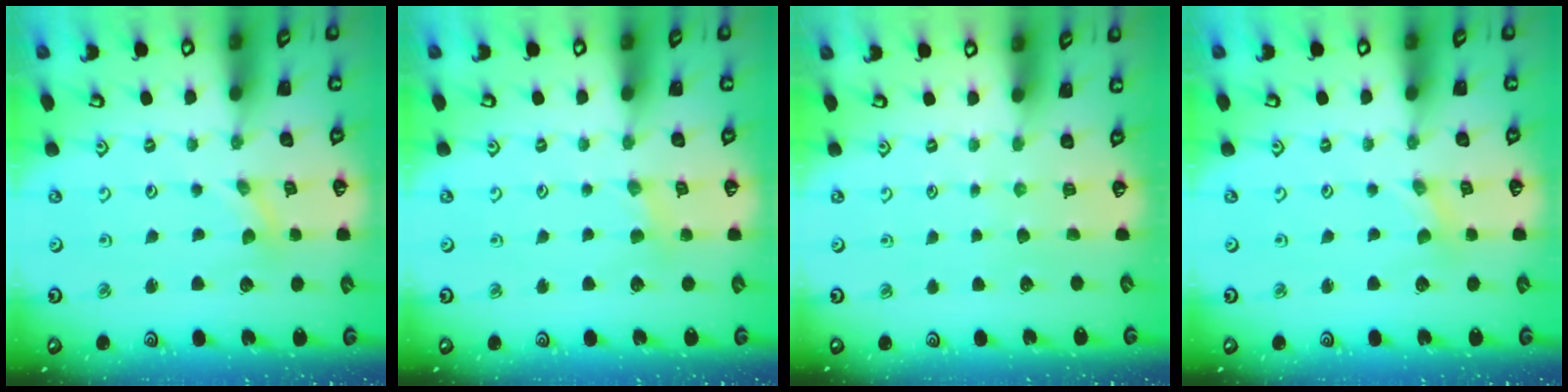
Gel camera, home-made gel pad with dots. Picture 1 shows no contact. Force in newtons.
{"total": 2.2, "press": 2.2, "slide": 0.3}
{"total": 0.0}
{"total": 0.0}